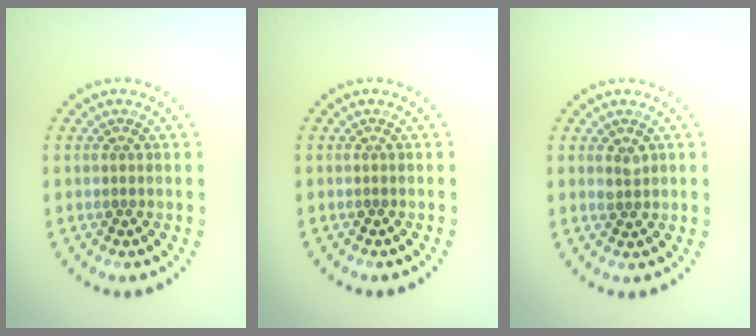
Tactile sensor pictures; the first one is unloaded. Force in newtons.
{"total": 0.0}
{"total": 1.0, "press": 1.0, "slide": 0.1}